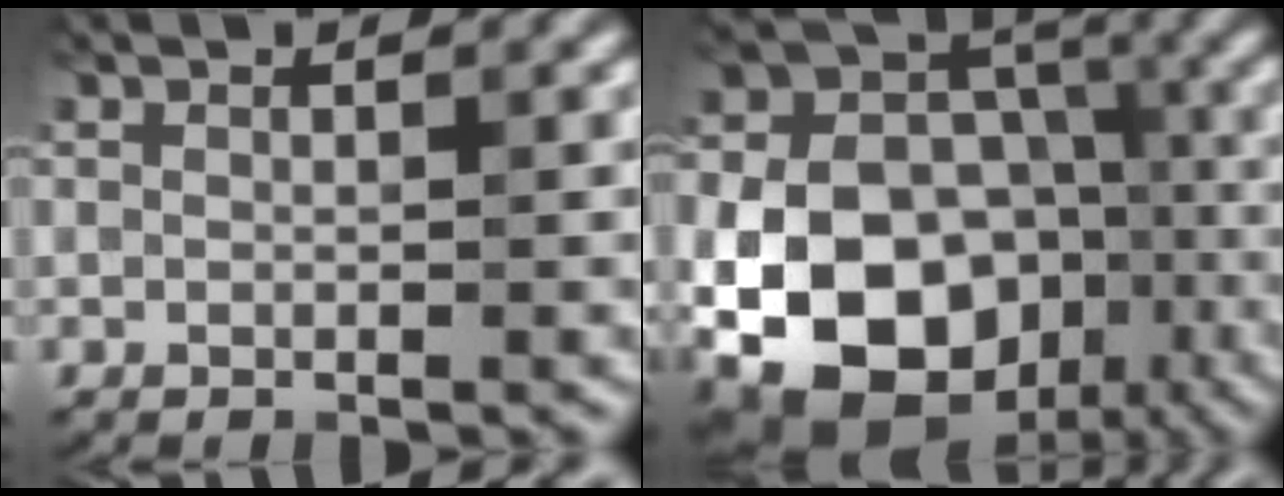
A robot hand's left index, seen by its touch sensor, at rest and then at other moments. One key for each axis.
{"total": 16.2, "fx": -5.6, "fy": 12.0, "fz": 9.3, "tx": -0.182, "ty": -0.017, "tz": -0.094}